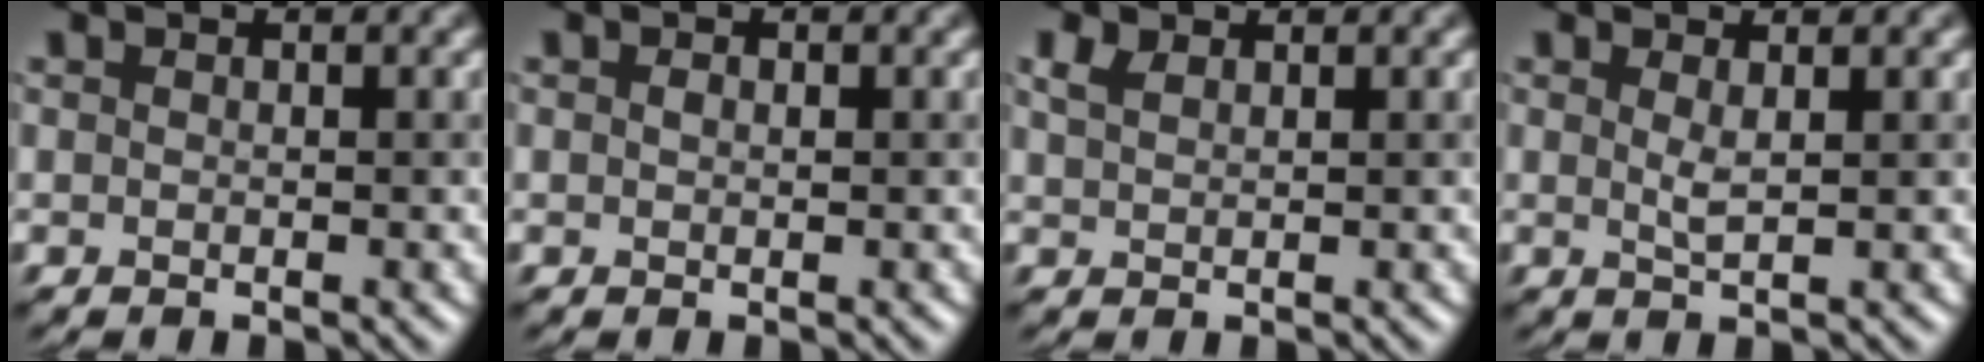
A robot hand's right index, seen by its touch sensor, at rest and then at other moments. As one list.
[{"total": 0.6, "force": [0.1, 0.4, 0.5], "torque": [-0.011, 0.001, 0.001]}, {"total": 1.4, "force": [1.1, 0.6, 0.7], "torque": [-0.021, 0.005, 0.026]}, {"total": 1.3, "force": [0.5, 0.2, 1.2], "torque": [-0.023, -0.004, 0.007]}]